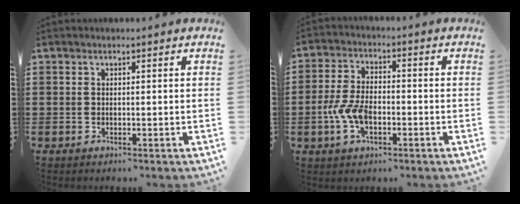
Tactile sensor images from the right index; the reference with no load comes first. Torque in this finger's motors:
{"motor_torque": [2.14, 0.00, 0.63, 0.21]}